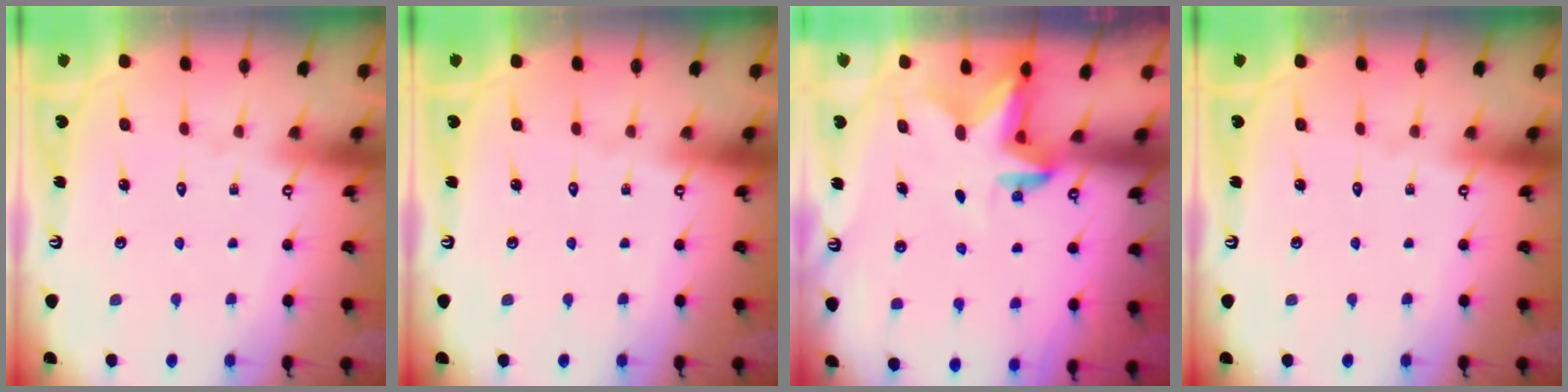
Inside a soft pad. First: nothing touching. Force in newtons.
{"total": 0.0}
{"total": 2.7, "press": 2.7, "slide": 0.5}
{"total": 0.0}